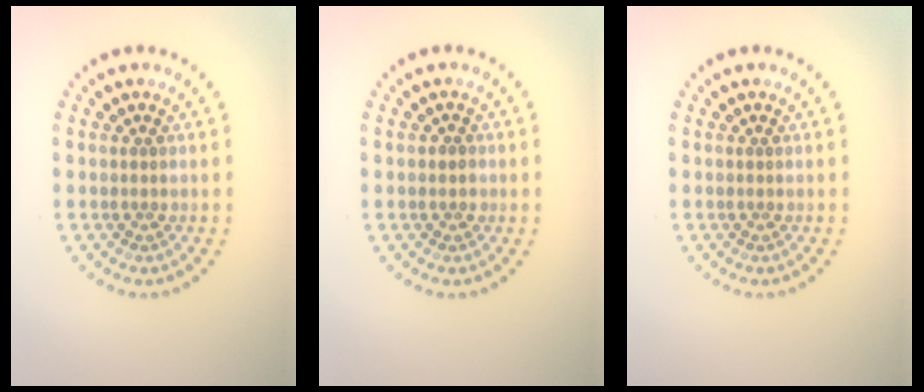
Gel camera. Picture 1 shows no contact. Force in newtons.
{"total": 0.5, "press": 0.4, "slide": 0.3}
{"total": 0.0}